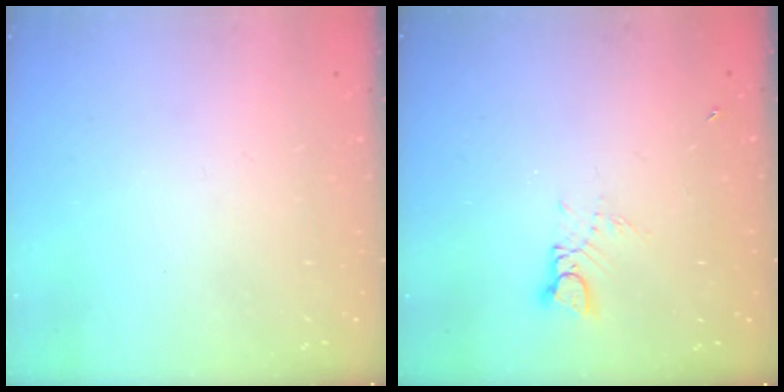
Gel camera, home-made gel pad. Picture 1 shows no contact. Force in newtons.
{"total": 2.9, "press": 2.9, "slide": 0.3}